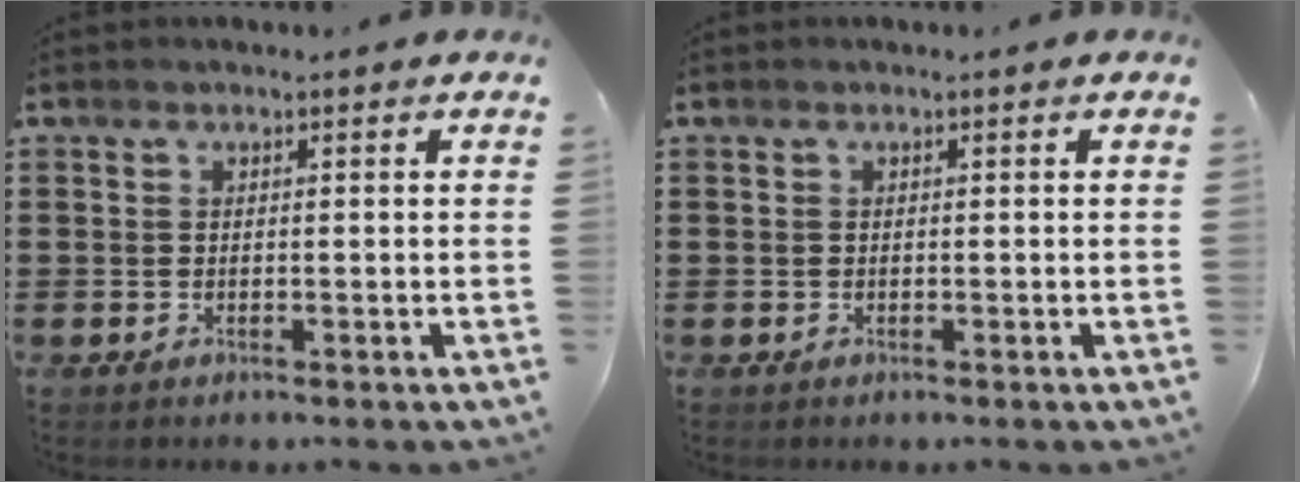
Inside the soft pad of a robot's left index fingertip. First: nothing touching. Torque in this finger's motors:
{"motor_torque": [0.12, 0.14, 0.09, 0.01]}